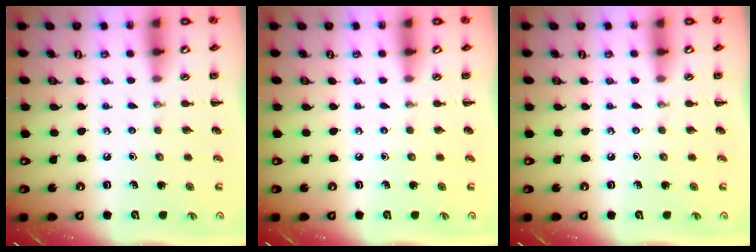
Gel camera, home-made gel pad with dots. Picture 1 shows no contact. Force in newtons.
{"total": 0.0}
{"total": 0.0}